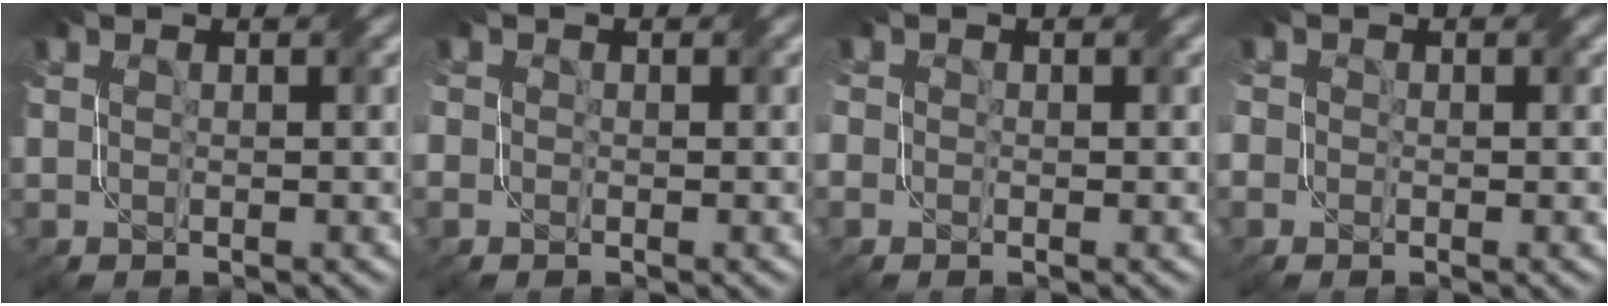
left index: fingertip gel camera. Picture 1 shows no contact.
{"total": 3.0, "force": [0.3, 2.7, 1.4], "torque": [-0.041, 0.013, -0.015]}
{"total": 3.1, "force": [0.1, 2.8, 1.4], "torque": [-0.040, 0.014, -0.024]}
{"total": 3.1, "force": [-0.1, 2.8, 1.3], "torque": [-0.036, 0.014, -0.026]}